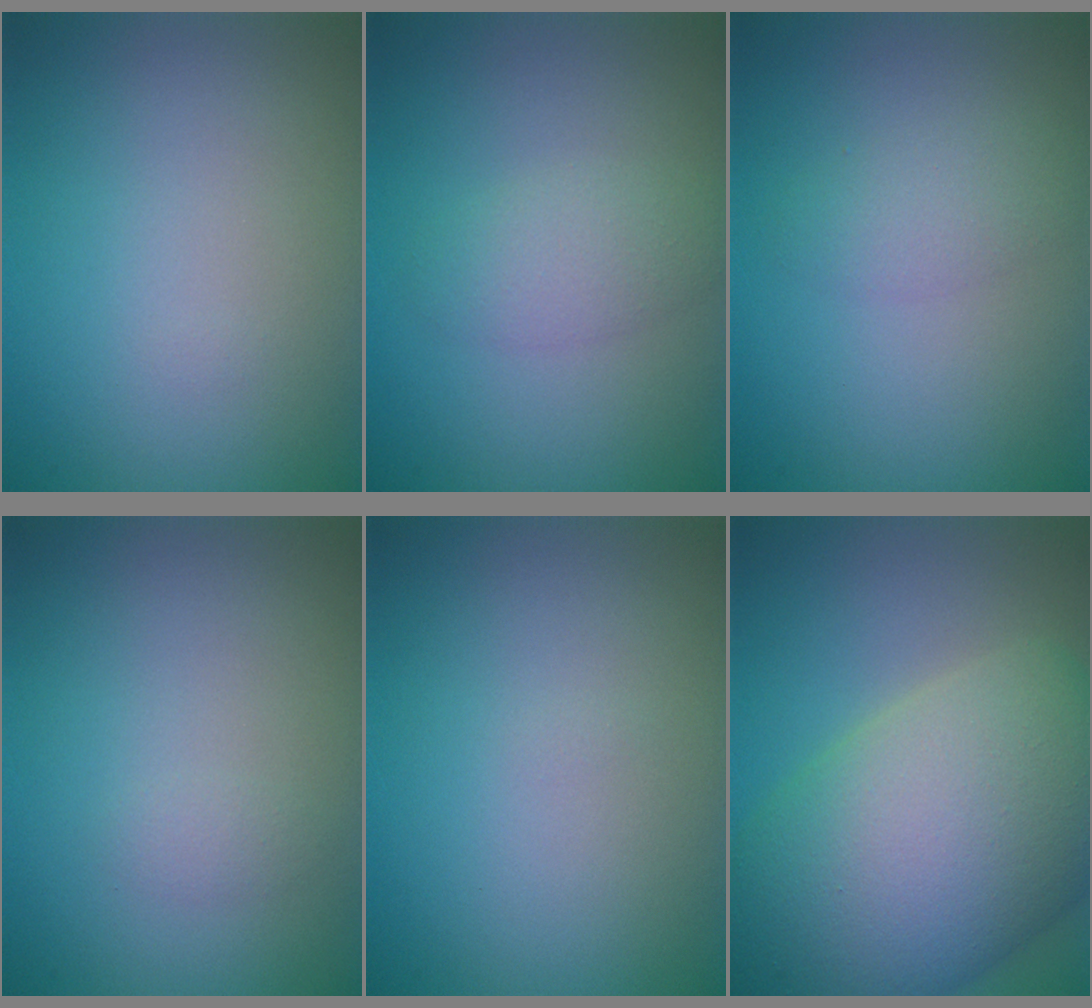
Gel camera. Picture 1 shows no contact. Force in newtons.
{"total": 2.2, "press": 2.2, "slide": 0.1}
{"total": 1.8, "press": 1.8, "slide": 0.1}
{"total": 0.7, "press": 0.7, "slide": 0.0}
{"total": 0.0}
{"total": 14.5, "press": 14.5, "slide": 0.7}